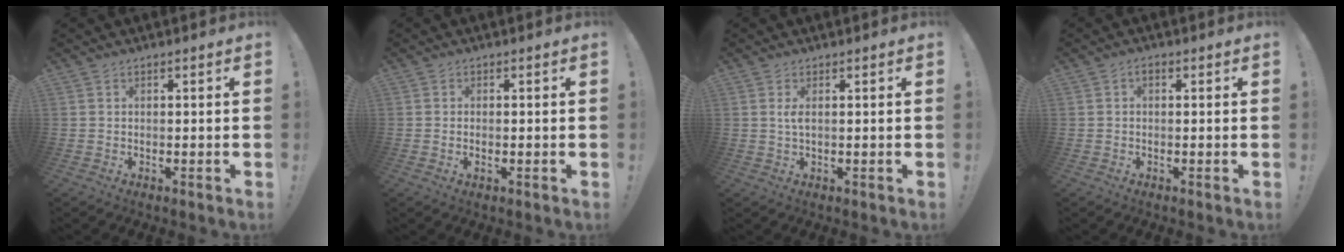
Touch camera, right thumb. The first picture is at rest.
{"total": 0.7, "force": [0.0, 0.3, 0.6], "torque": [-0.003, -0.002, -0.003]}
{"total": 2.1, "force": [0.5, 0.5, 2.0], "torque": [-0.038, 0.000, 0.007]}
{"total": 1.2, "force": [-0.1, 0.8, 0.9], "torque": [-0.020, 0.005, -0.002]}